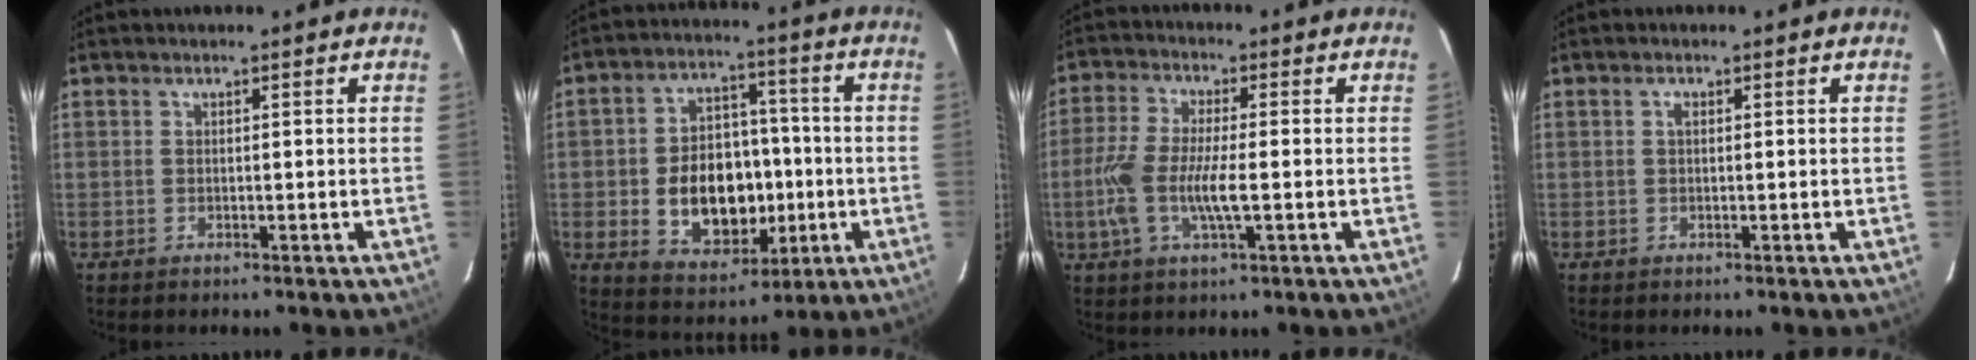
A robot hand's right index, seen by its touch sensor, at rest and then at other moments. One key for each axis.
{"total": 14.6, "fx": -2.5, "fy": 10.3, "fz": 10.1, "tx": -0.204, "ty": 0.018, "tz": -0.017}
{"total": 9.4, "fx": -2.0, "fy": 2.3, "fz": 8.9, "tx": -0.192, "ty": -0.005, "tz": -0.041}
{"total": 0.7, "fx": 0.2, "fy": 0.3, "fz": 0.6, "tx": -0.012, "ty": 0.004, "tz": 0.001}